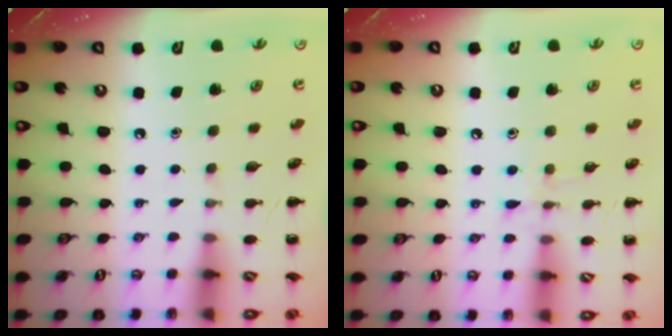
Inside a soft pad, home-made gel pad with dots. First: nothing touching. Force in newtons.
{"total": 5.5, "press": 5.3, "slide": 1.5}